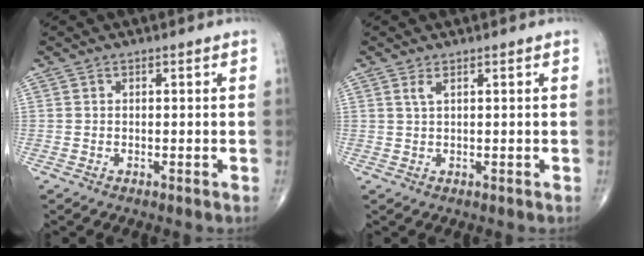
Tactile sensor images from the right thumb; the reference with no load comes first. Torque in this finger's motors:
{"motor_torque": [-0.30, -0.31, 0.13, 0.18, 0.00]}